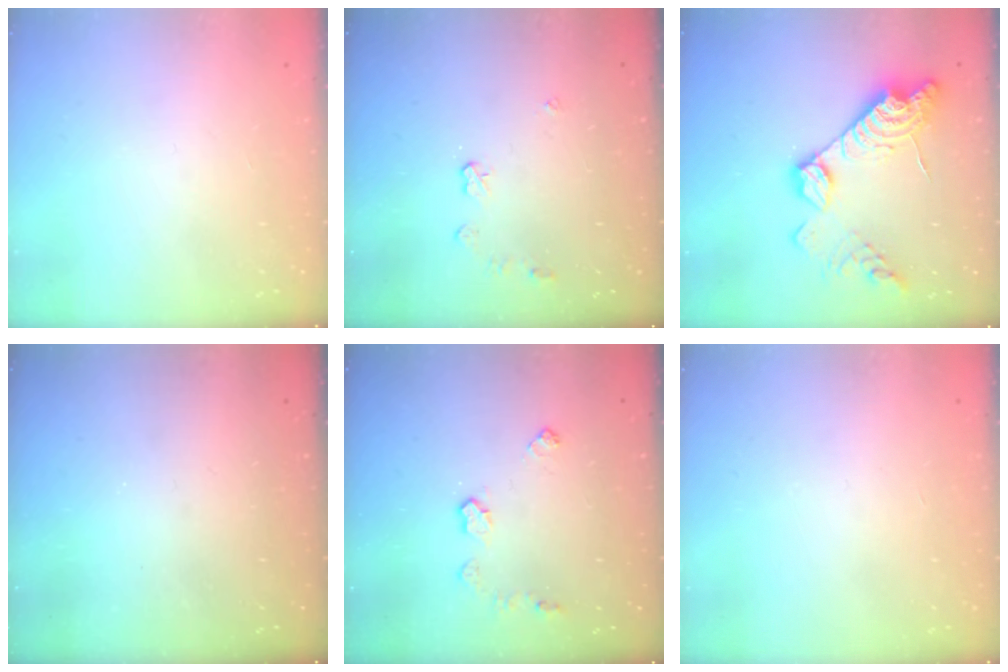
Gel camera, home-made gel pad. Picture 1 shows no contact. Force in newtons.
{"total": 5.4, "press": 5.3, "slide": 0.4}
{"total": 18.0, "press": 17.9, "slide": 1.8}
{"total": 0.0}
{"total": 6.6, "press": 6.5, "slide": 0.6}
{"total": 0.0}